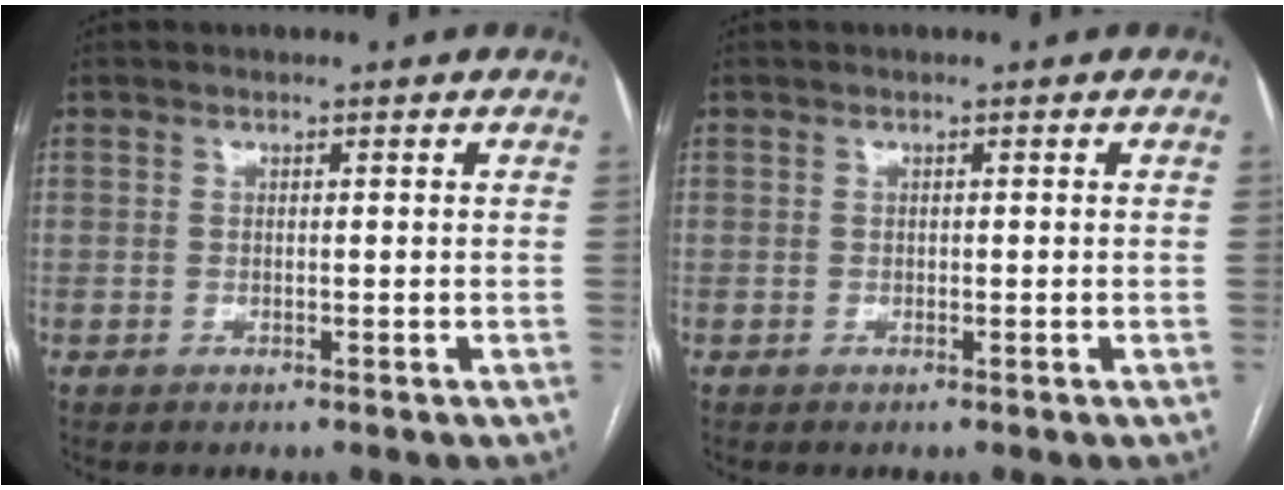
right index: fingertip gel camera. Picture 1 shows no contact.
{"total": 0.0}